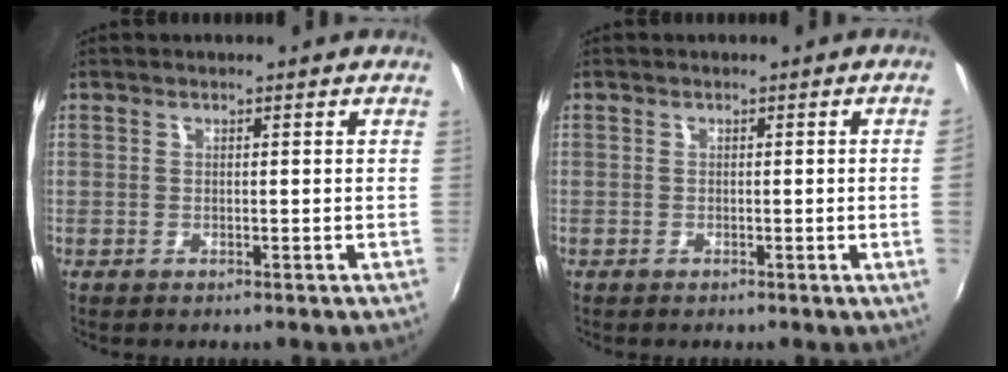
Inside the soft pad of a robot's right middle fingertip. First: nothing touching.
{"total": 1.7, "force": [-0.1, -1.1, 1.4], "torque": [-0.013, -0.012, 0.001]}